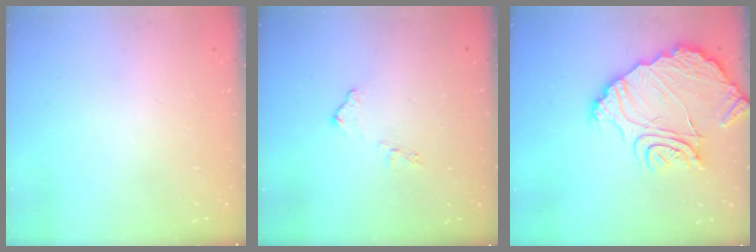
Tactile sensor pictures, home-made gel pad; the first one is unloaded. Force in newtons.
{"total": 9.3, "press": 9.3, "slide": 0.5}
{"total": 15.4, "press": 15.4, "slide": 1.0}